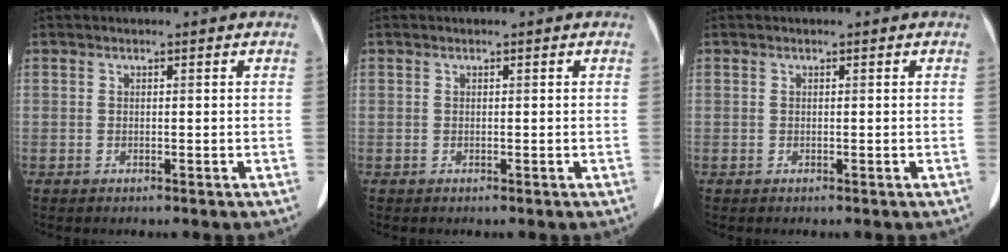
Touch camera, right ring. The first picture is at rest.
{"total": 0.0}
{"total": 0.0}